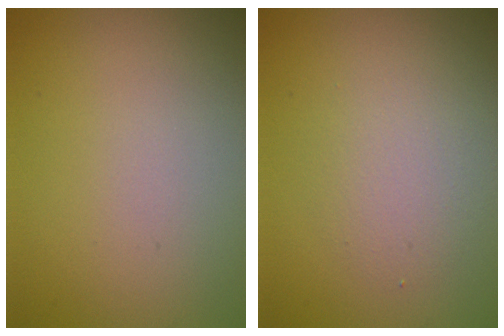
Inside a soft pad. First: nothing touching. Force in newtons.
{"total": 2.6, "press": 2.6, "slide": 0.2}